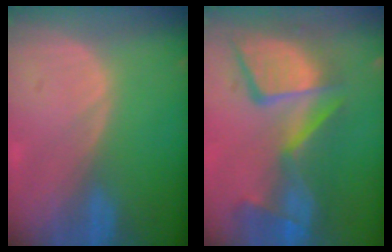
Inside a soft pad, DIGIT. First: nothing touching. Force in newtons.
{"total": 13.2, "press": 11.2, "slide": 7.0}